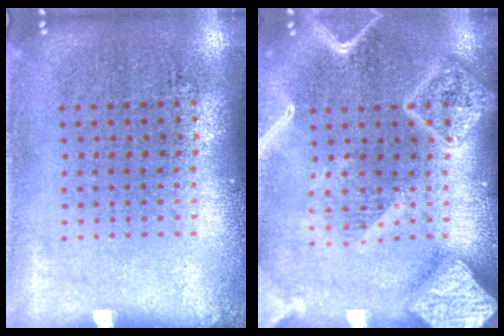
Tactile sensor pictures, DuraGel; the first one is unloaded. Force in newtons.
{"total": 4.1, "press": 4.1, "slide": 0.5}